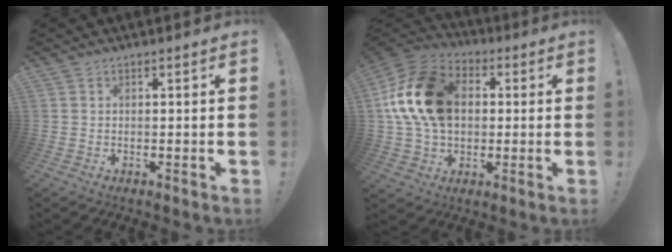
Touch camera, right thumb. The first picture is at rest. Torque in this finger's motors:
{"motor_torque": [1.64, 1.93, 0.64, 0.28, 0.66]}